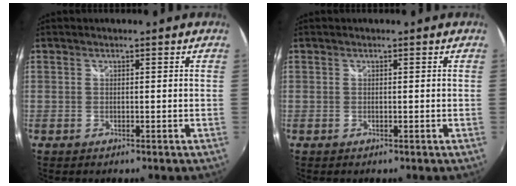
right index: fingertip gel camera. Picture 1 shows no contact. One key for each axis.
{"total": 0.0}